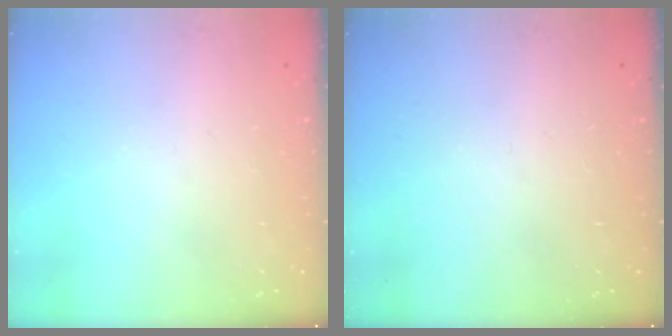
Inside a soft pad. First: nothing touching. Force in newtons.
{"total": 0.0}